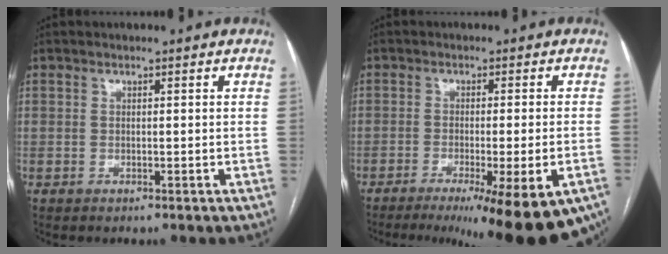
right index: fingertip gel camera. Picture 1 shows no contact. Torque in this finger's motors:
{"motor_torque": [1.60, -0.54, 1.05, 0.18]}